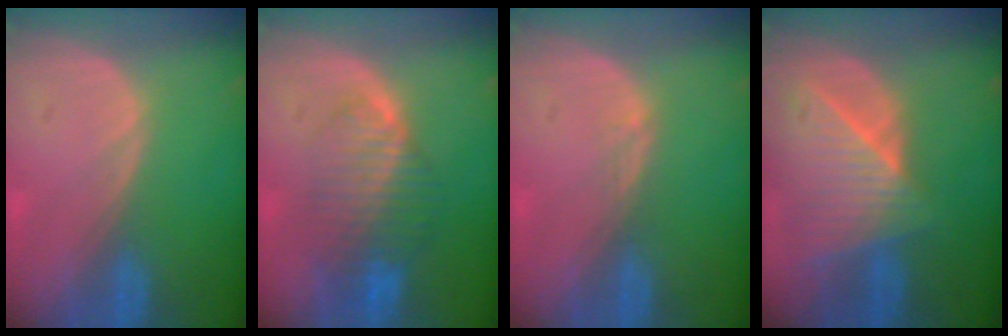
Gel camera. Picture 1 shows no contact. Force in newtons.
{"total": 8.4, "press": 7.2, "slide": 4.2}
{"total": 1.0, "press": 0.7, "slide": 0.7}
{"total": 9.0, "press": 8.0, "slide": 4.0}